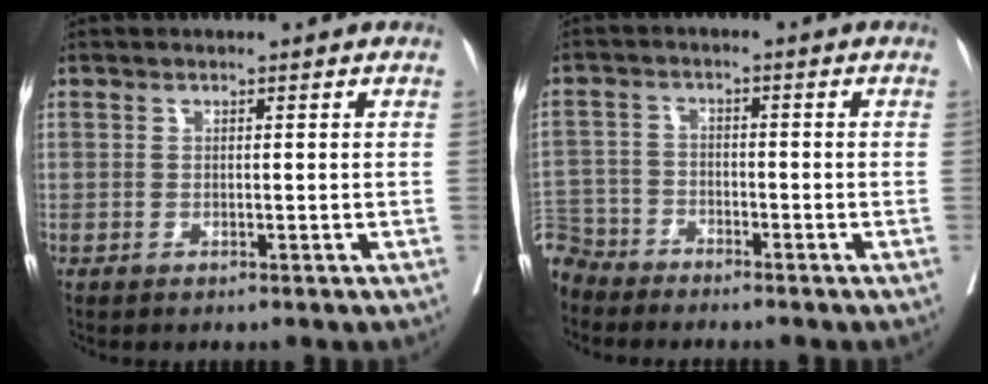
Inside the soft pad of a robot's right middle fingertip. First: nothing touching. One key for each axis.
{"total": 6.0, "fx": -5.6, "fy": 2.0, "fz": -0.7, "tx": 0.019, "ty": -0.001, "tz": -0.115}